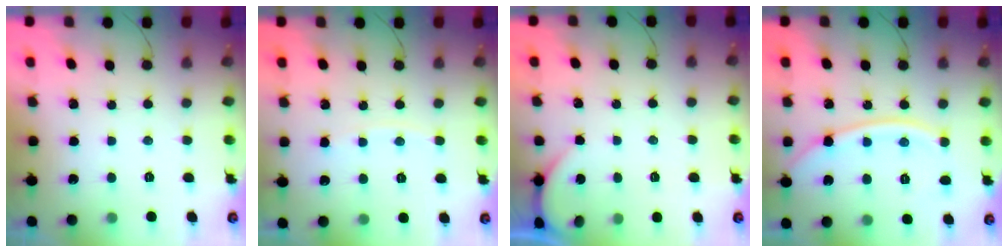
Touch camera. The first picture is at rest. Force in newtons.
{"total": 3.2, "press": 3.2, "slide": 0.4}
{"total": 1.6, "press": 1.6, "slide": 0.1}
{"total": 10.0, "press": 10.0, "slide": 0.4}